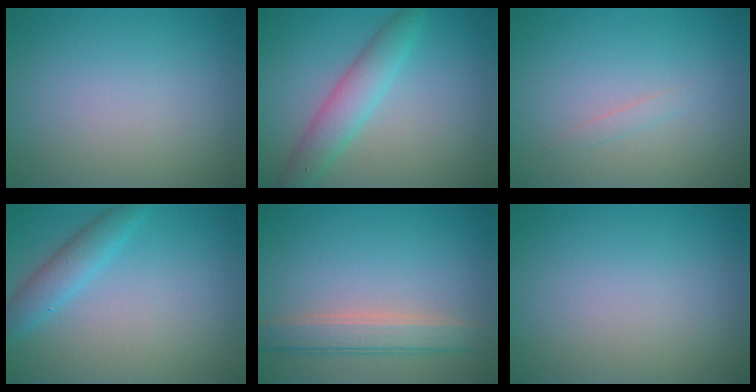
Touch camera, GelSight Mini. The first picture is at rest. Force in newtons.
{"total": 3.8, "press": 3.8, "slide": 0.2}
{"total": 0.6, "press": 0.6, "slide": 0.0}
{"total": 2.9, "press": 2.9, "slide": 0.2}
{"total": 3.3, "press": 3.3, "slide": 0.3}
{"total": 0.0}